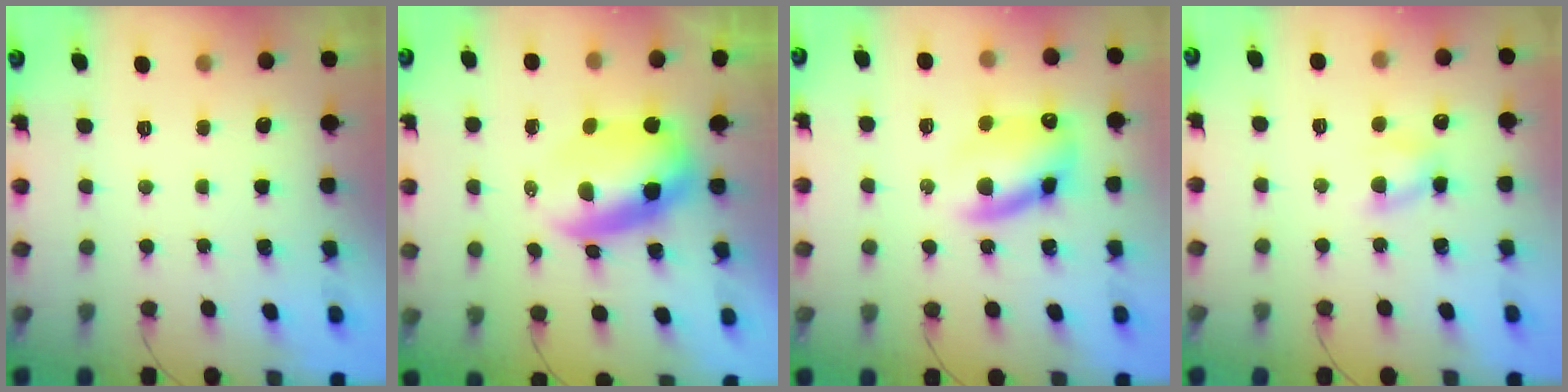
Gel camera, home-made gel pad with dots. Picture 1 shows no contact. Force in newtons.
{"total": 7.7, "press": 7.5, "slide": 1.8}
{"total": 12.3, "press": 12.0, "slide": 2.3}
{"total": 5.6, "press": 5.4, "slide": 1.5}